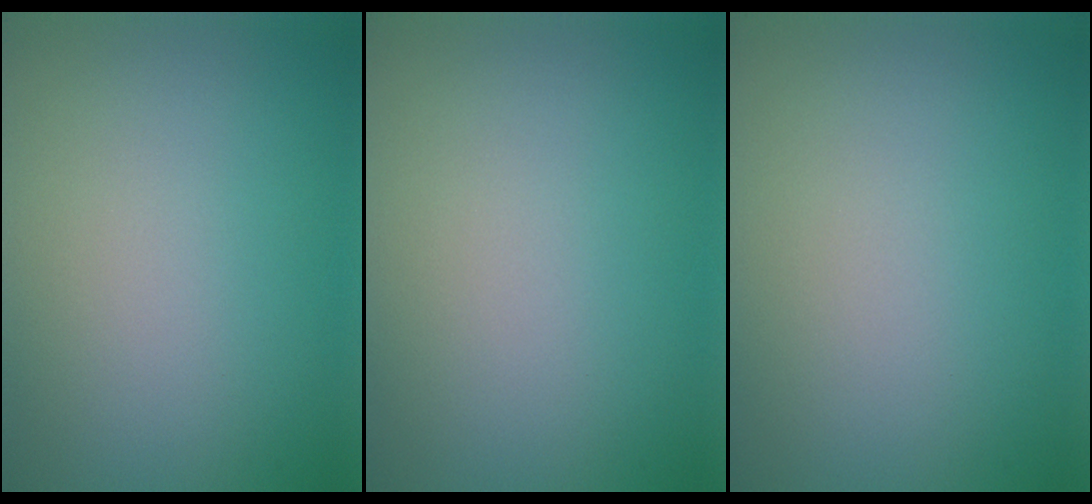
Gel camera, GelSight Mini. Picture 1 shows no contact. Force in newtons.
{"total": 0.0}
{"total": 0.0}